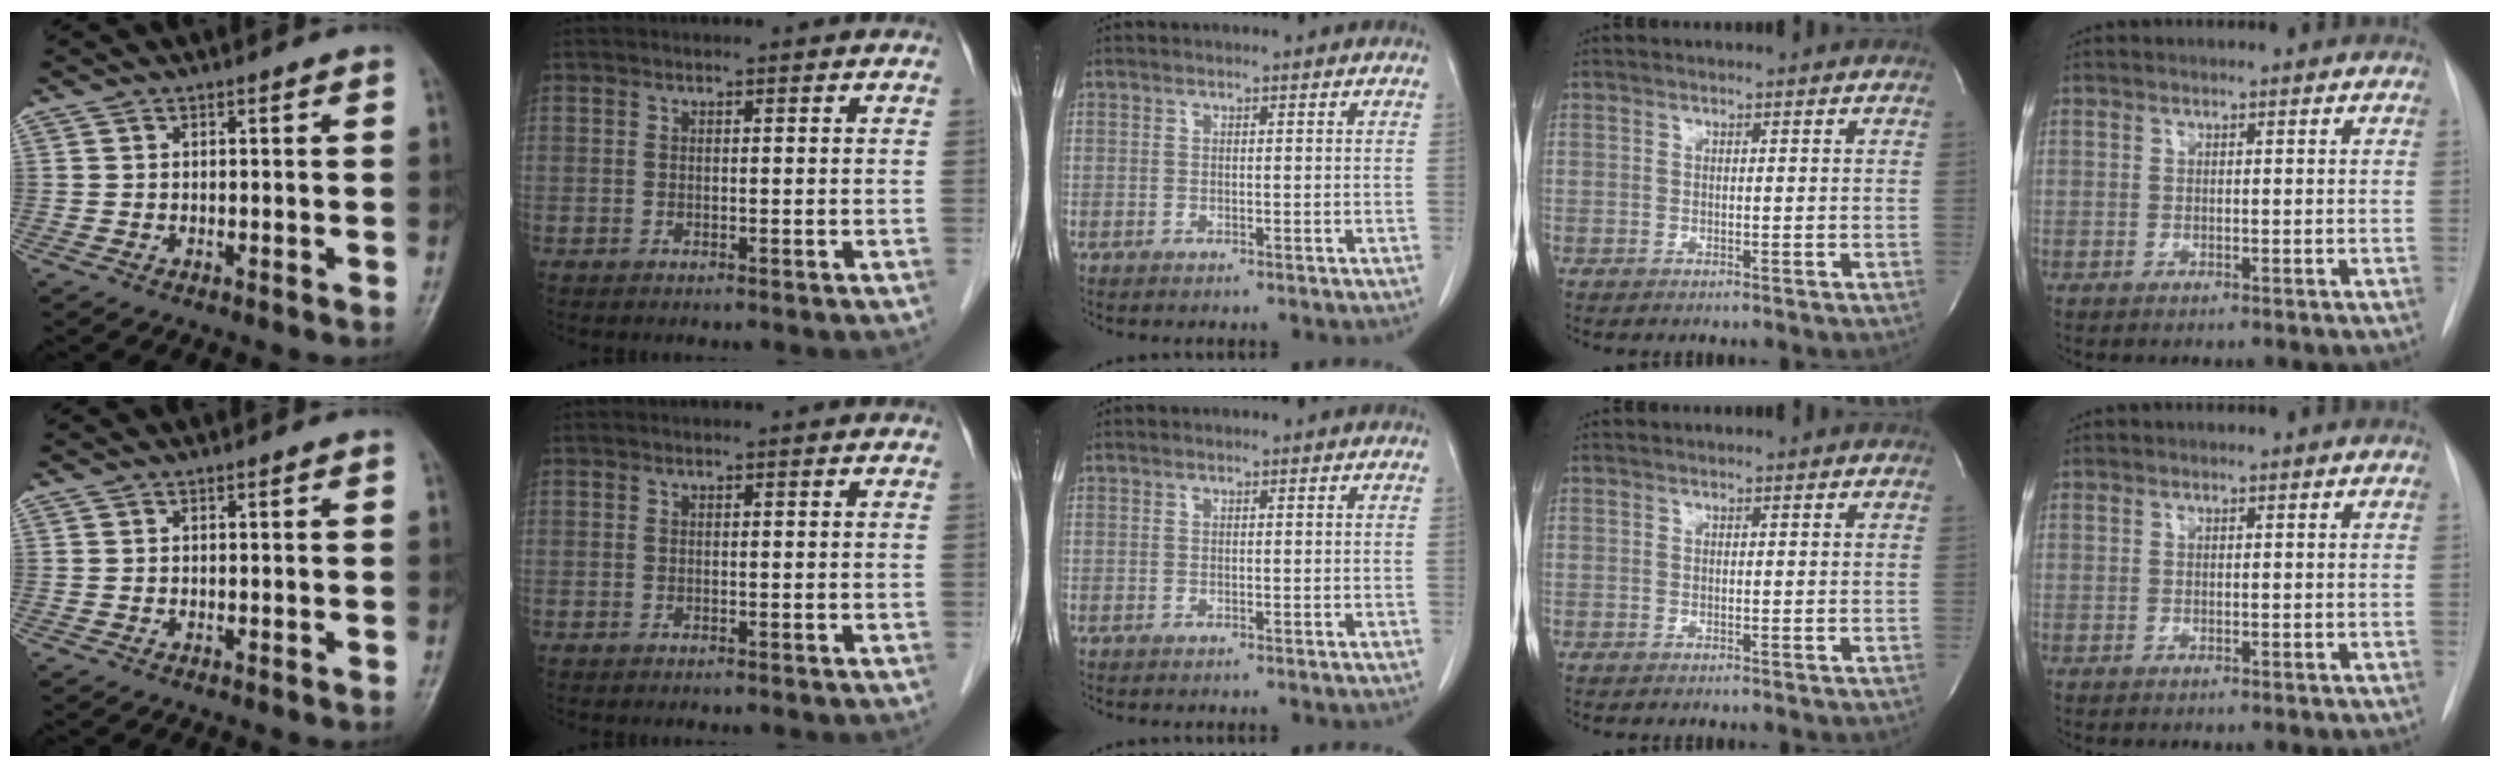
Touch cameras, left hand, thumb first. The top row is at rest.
{}